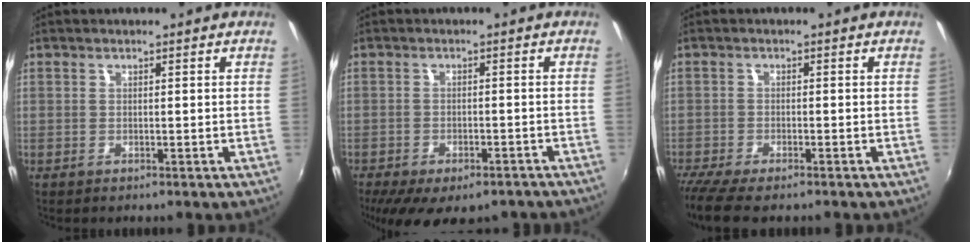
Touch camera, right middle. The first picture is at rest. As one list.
[{"total": 14.5, "force": [-10.5, 6.0, 8.0], "torque": [-0.168, -0.045, -0.144]}, {"total": 6.7, "force": [-5.5, 1.2, 3.6], "torque": [-0.090, -0.035, -0.100]}]